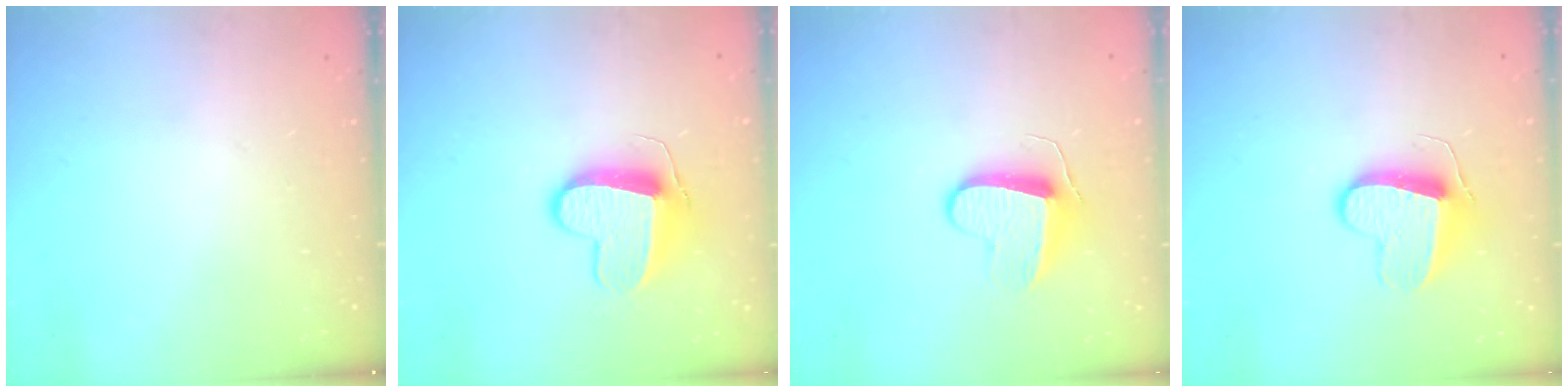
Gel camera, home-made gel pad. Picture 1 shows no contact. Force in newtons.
{"total": 10.6, "press": 10.6, "slide": 0.4}
{"total": 9.1, "press": 9.0, "slide": 0.6}
{"total": 10.0, "press": 10.0, "slide": 0.6}